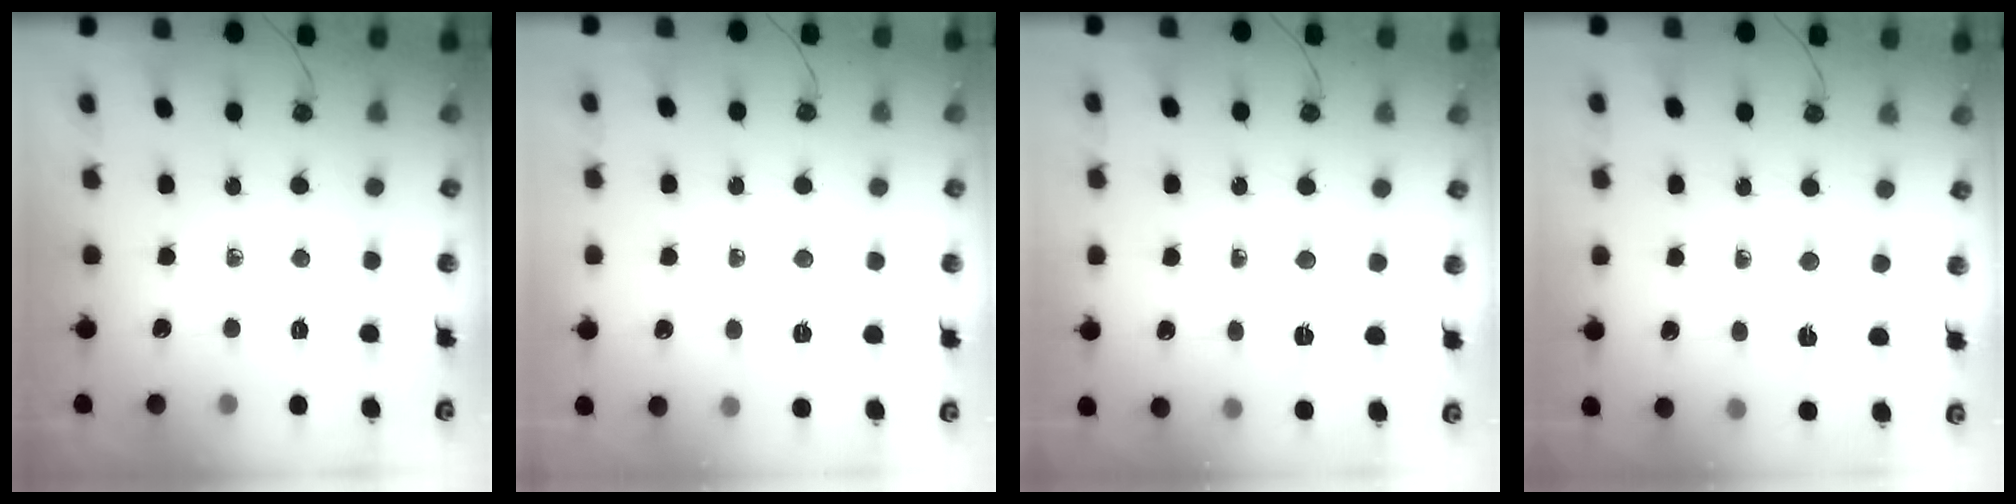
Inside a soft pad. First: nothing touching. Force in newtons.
{"total": 4.0, "press": 4.0, "slide": 0.7}
{"total": 4.0, "press": 3.8, "slide": 1.3}
{"total": 2.1, "press": 1.8, "slide": 1.0}